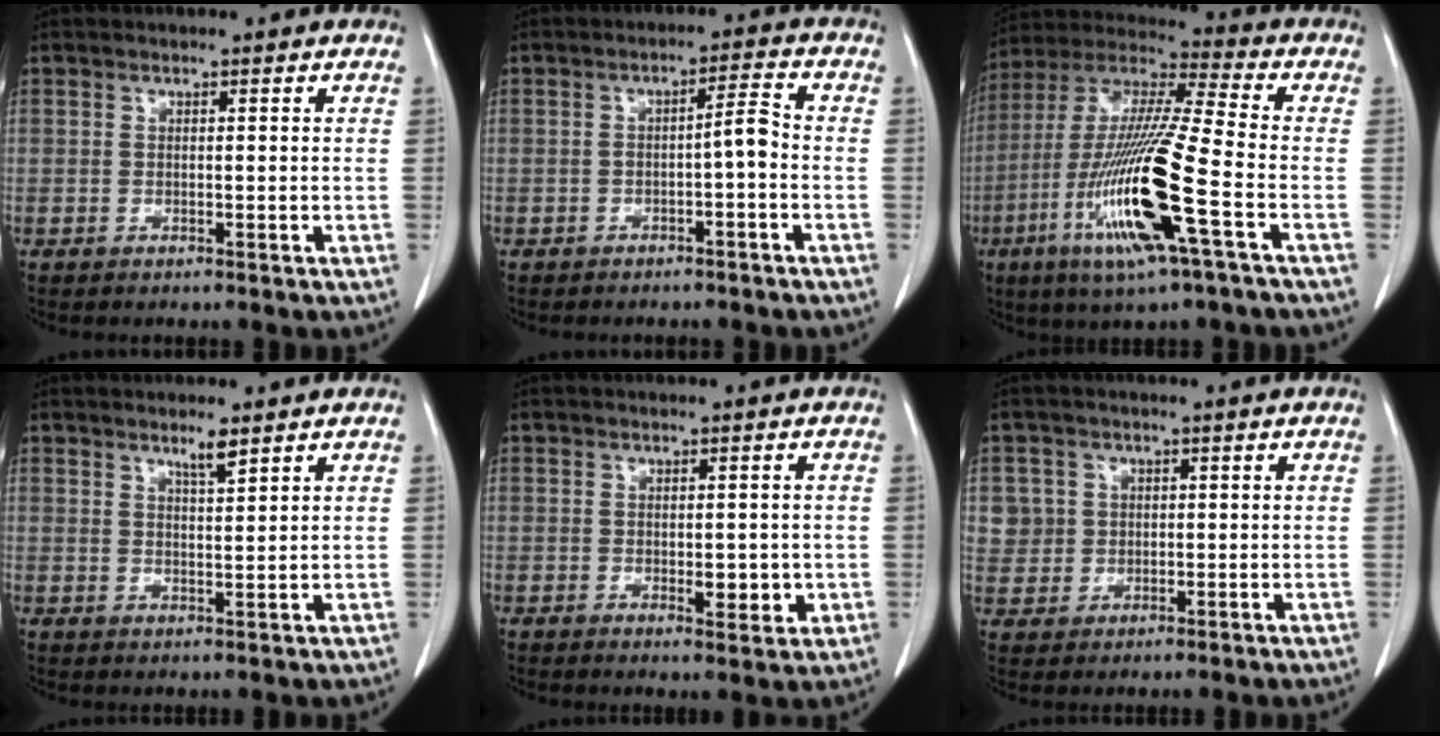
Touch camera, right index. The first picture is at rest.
{"total": 3.5, "force": [-1.3, 0.4, 3.3], "torque": [-0.049, 0.014, -0.019]}
{"total": 19.2, "force": [-6.8, 0.4, 17.9], "torque": [-0.389, -0.028, -0.134]}
{"total": 2.6, "force": [1.9, 0.1, 1.7], "torque": [-0.035, -0.003, 0.035]}
{"total": 3.4, "force": [-0.6, 1.6, 3.0], "torque": [-0.039, -0.002, -0.002]}
{"total": 4.7, "force": [0.9, 4.6, 0.1], "torque": [0.005, 0.009, 0.023]}